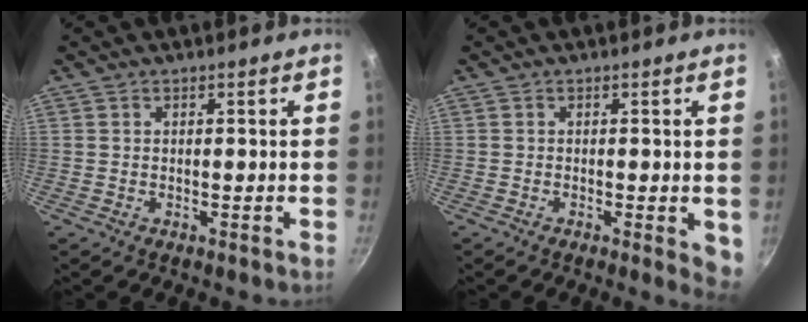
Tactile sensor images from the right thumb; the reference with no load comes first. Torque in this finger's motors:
{"motor_torque": [2.48, 1.58, 1.43, -0.47, 0.15]}